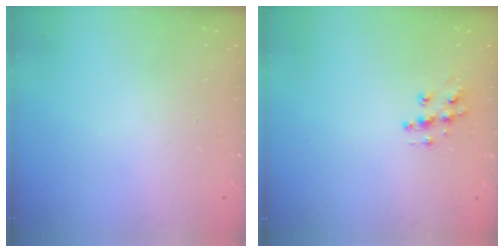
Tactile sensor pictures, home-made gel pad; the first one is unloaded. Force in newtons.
{"total": 9.0, "press": 9.0, "slide": 0.5}